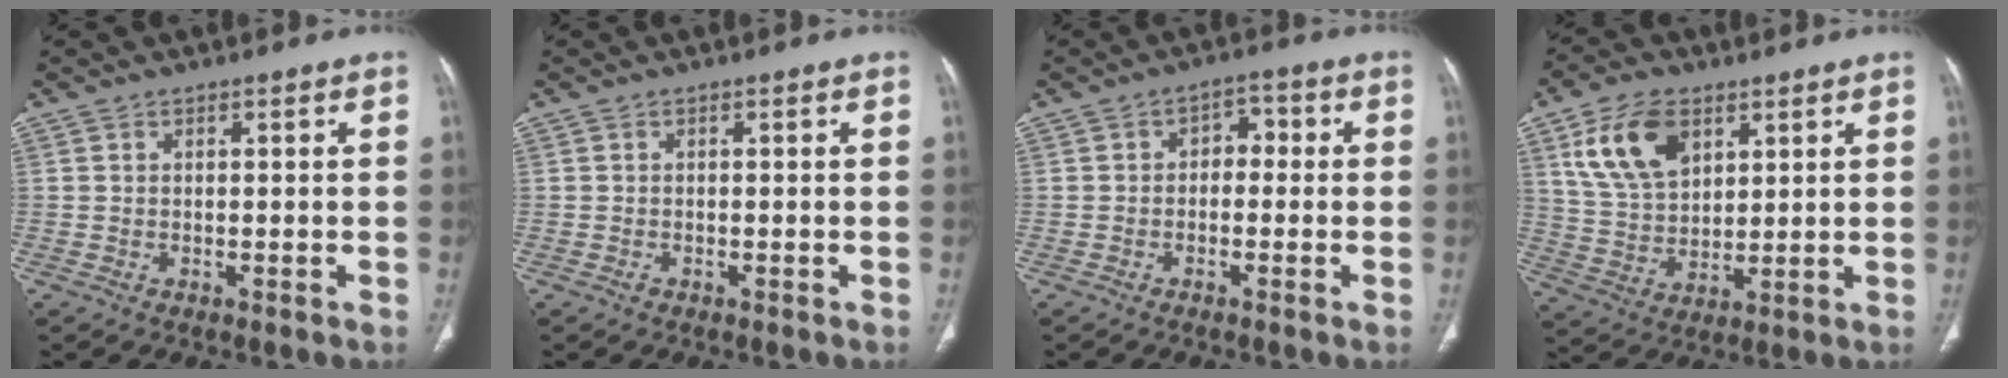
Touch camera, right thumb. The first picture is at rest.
{"total": 0.5, "force": [-0.3, 0.4, 0.2], "torque": [-0.002, 0.001, -0.008]}
{"total": 3.9, "force": [-0.2, 2.7, 2.7], "torque": [-0.020, 0.021, -0.014]}
{"total": 13.1, "force": [6.0, 8.1, 8.4], "torque": [-0.139, -0.017, 0.123]}